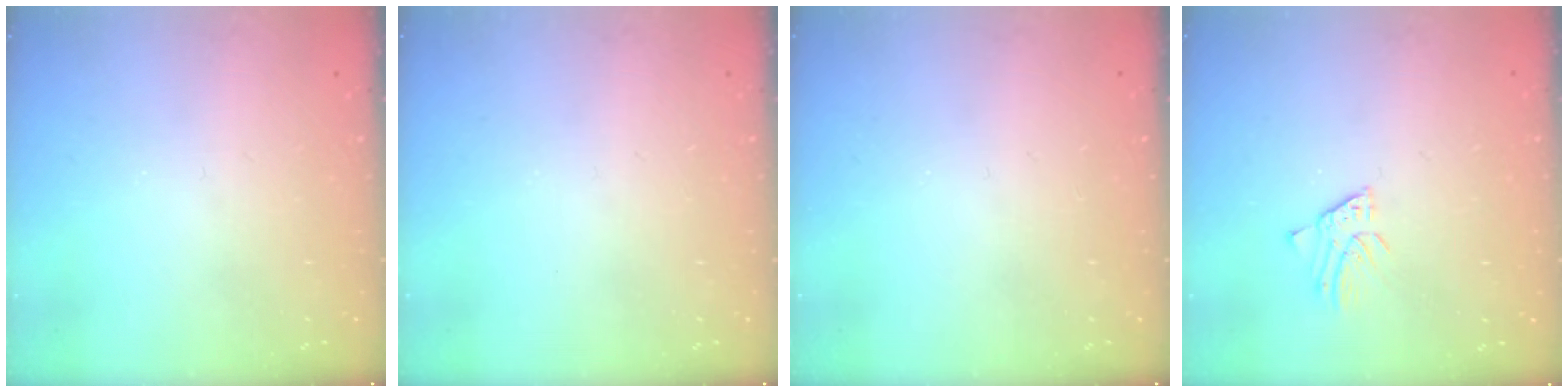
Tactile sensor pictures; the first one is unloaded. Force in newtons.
{"total": 0.0}
{"total": 0.0}
{"total": 1.6, "press": 1.6, "slide": 0.0}